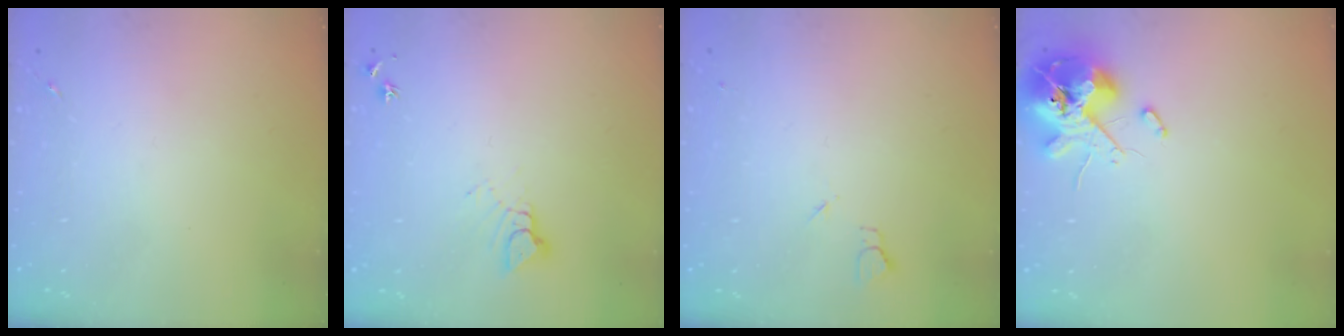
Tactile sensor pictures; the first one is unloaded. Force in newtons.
{"total": 5.1, "press": 5.1, "slide": 0.4}
{"total": 2.7, "press": 2.6, "slide": 0.3}
{"total": 13.9, "press": 13.7, "slide": 2.2}